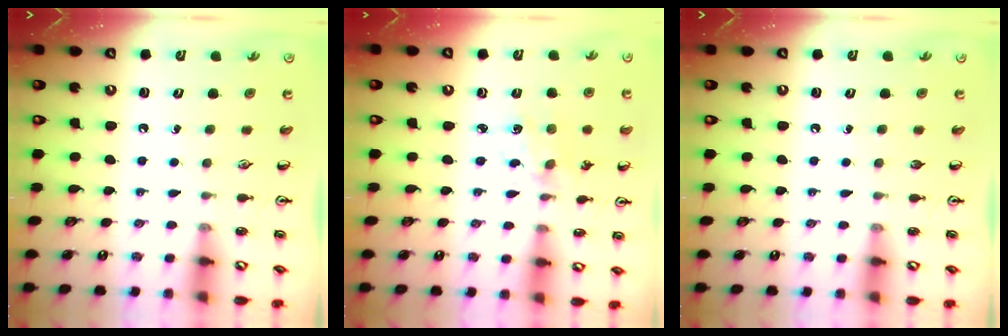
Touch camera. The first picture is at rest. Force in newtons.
{"total": 2.1, "press": 2.1, "slide": 0.4}
{"total": 0.0}